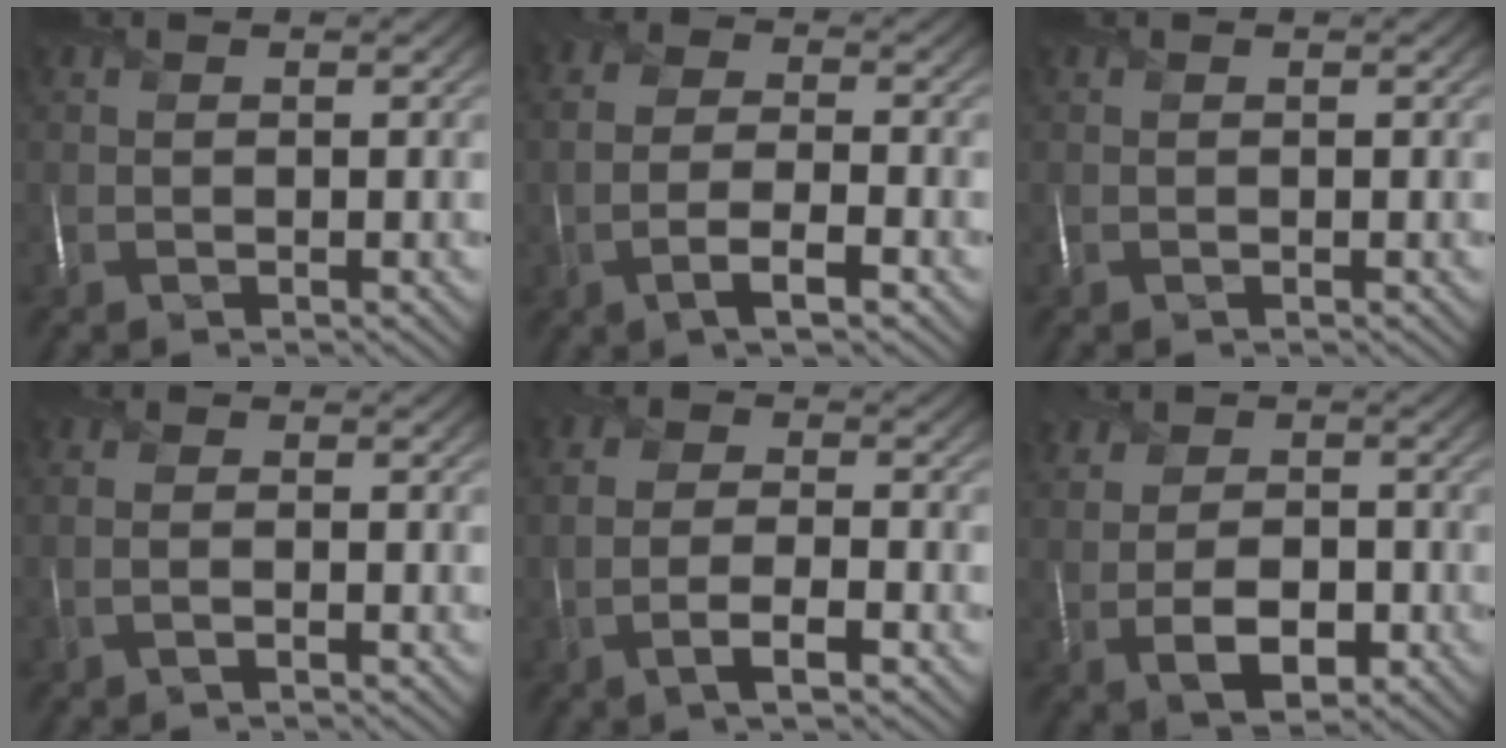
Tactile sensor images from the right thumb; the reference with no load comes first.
{"total": 5.3, "force": [-2.0, 2.1, 4.4], "torque": [-0.093, 0.000, -0.045]}
{"total": 0.0}
{"total": 1.8, "force": [-0.6, 0.5, 1.6], "torque": [-0.037, 0.000, -0.017]}
{"total": 4.8, "force": [-1.8, 2.0, 4.0], "torque": [-0.082, -0.002, -0.037]}
{"total": 7.3, "force": [-1.3, 5.0, 5.1], "torque": [-0.071, 0.001, -0.031]}